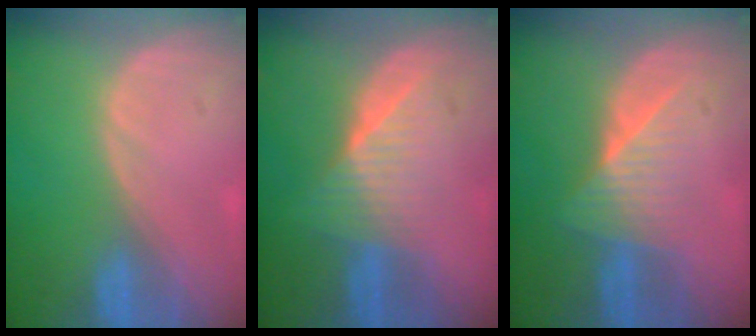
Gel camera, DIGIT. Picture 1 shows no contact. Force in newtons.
{"total": 6.3, "press": 6.0, "slide": 2.1}
{"total": 6.6, "press": 5.9, "slide": 2.9}